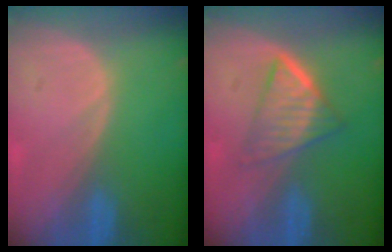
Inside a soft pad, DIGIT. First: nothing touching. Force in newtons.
{"total": 6.6, "press": 5.5, "slide": 3.6}